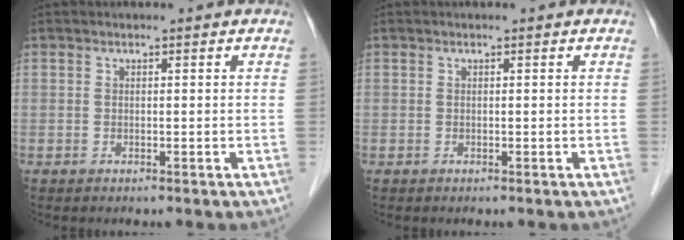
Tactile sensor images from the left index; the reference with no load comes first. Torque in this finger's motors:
{"motor_torque": [0.02, 0.01, 0.00, 0.00]}